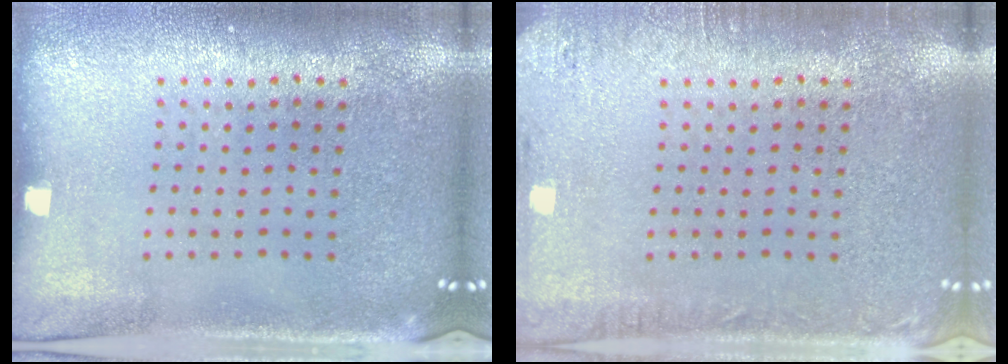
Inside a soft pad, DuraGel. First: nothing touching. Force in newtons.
{"total": 1.9, "press": 1.9, "slide": 0.2}